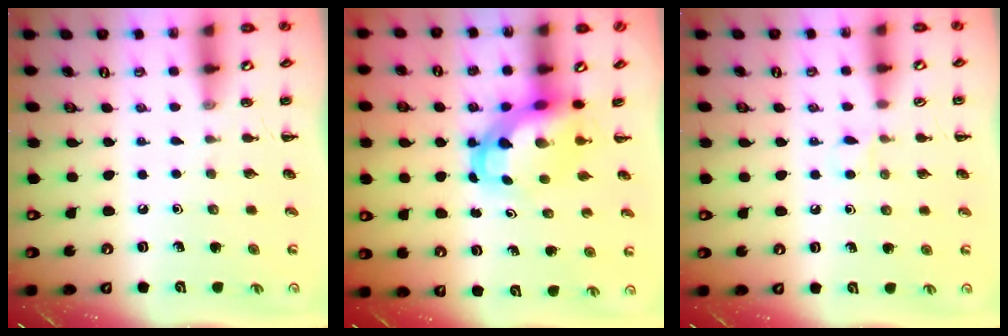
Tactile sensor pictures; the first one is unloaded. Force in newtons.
{"total": 5.5, "press": 5.3, "slide": 1.4}
{"total": 3.9, "press": 3.6, "slide": 1.4}